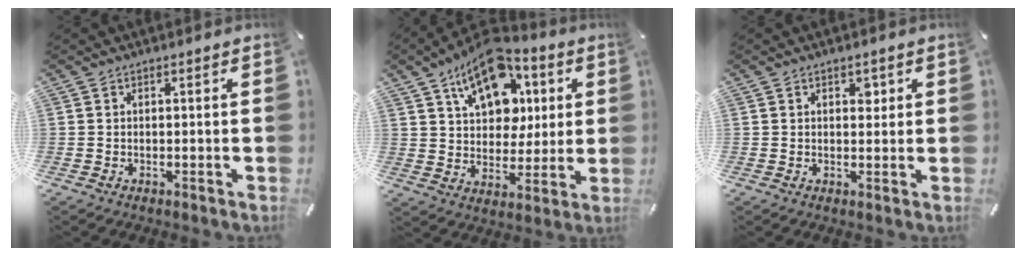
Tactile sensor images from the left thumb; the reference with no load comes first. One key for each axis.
{"total": 16.9, "fx": 8.5, "fy": 11.2, "fz": 9.4, "tx": -0.152, "ty": -0.033, "tz": 0.152}
{"total": 2.2, "fx": 1.0, "fy": 1.6, "fz": 1.2, "tx": -0.002, "ty": -0.006, "tz": 0.011}